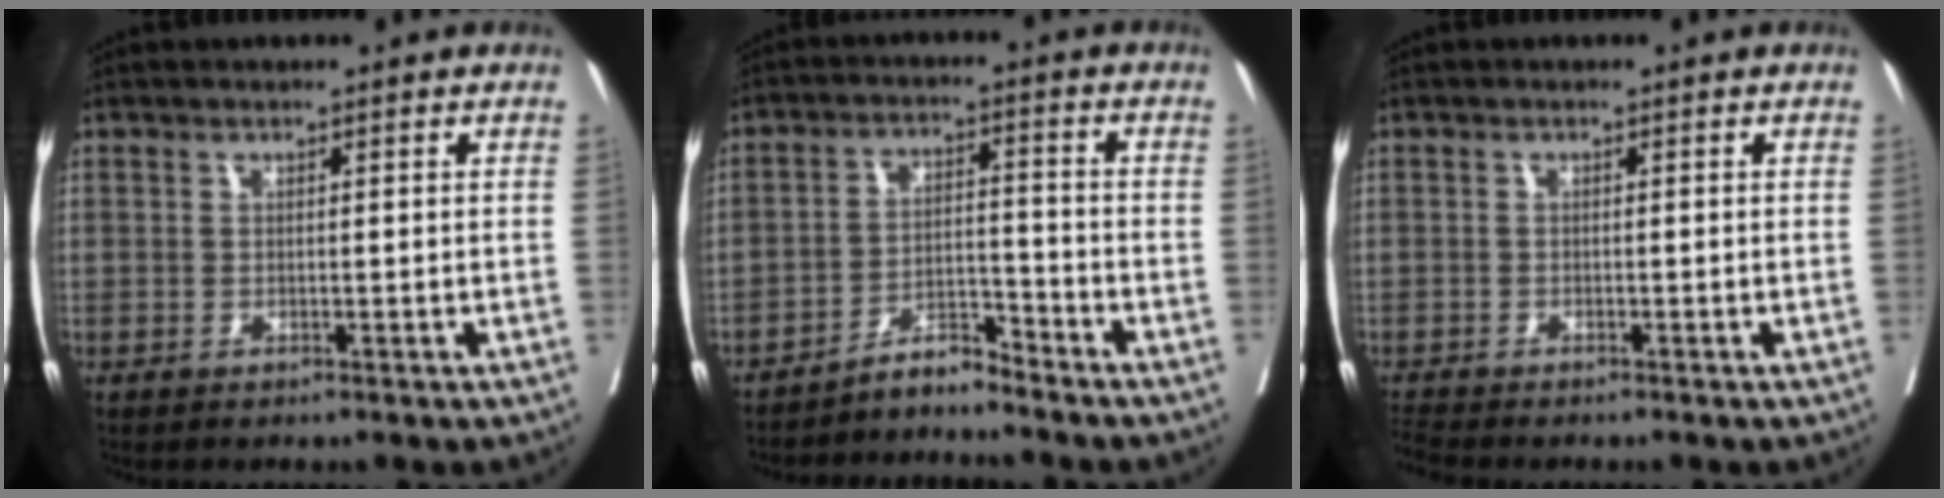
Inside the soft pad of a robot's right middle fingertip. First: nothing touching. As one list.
[{"total": 4.2, "force": [-4.1, 0.0, 0.6], "torque": [-0.005, -0.006, -0.075]}, {"total": 2.4, "force": [-2.3, -0.4, 0.2], "torque": [-0.008, -0.013, -0.045]}]